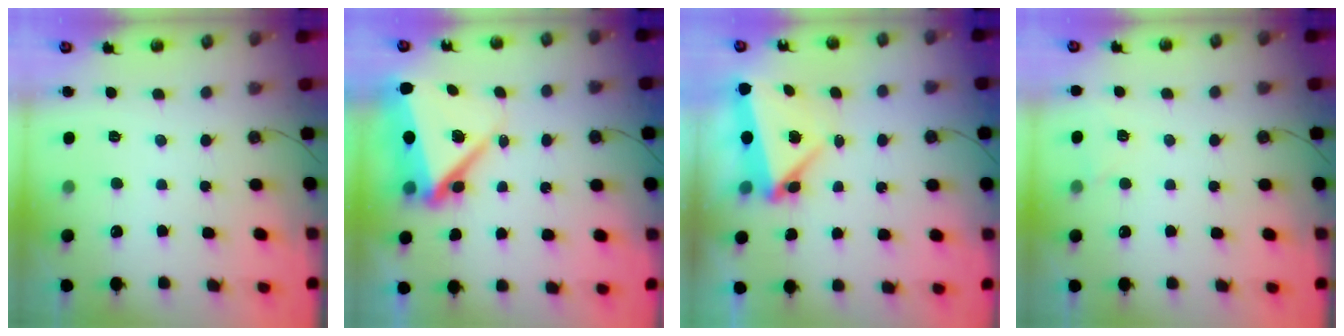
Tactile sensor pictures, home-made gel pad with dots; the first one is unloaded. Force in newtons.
{"total": 12.0, "press": 11.9, "slide": 1.6}
{"total": 7.8, "press": 4.9, "slide": 6.0}
{"total": 3.3, "press": 2.9, "slide": 1.6}